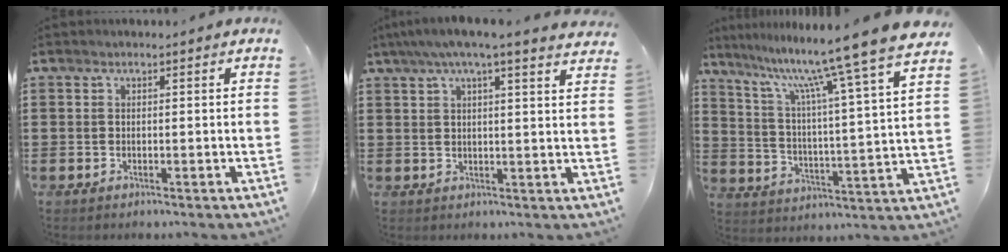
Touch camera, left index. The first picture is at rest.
{"total": 4.7, "force": [3.7, 0.0, 2.9], "torque": [-0.069, -0.011, 0.062]}
{"total": 11.9, "force": [9.9, -1.6, 6.3], "torque": [-0.143, -0.078, 0.151]}